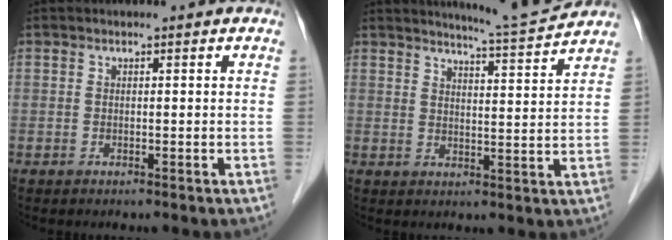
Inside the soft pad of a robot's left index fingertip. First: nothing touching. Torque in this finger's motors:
{"motor_torque": [0.66, -0.74, 0.03, 0.01]}